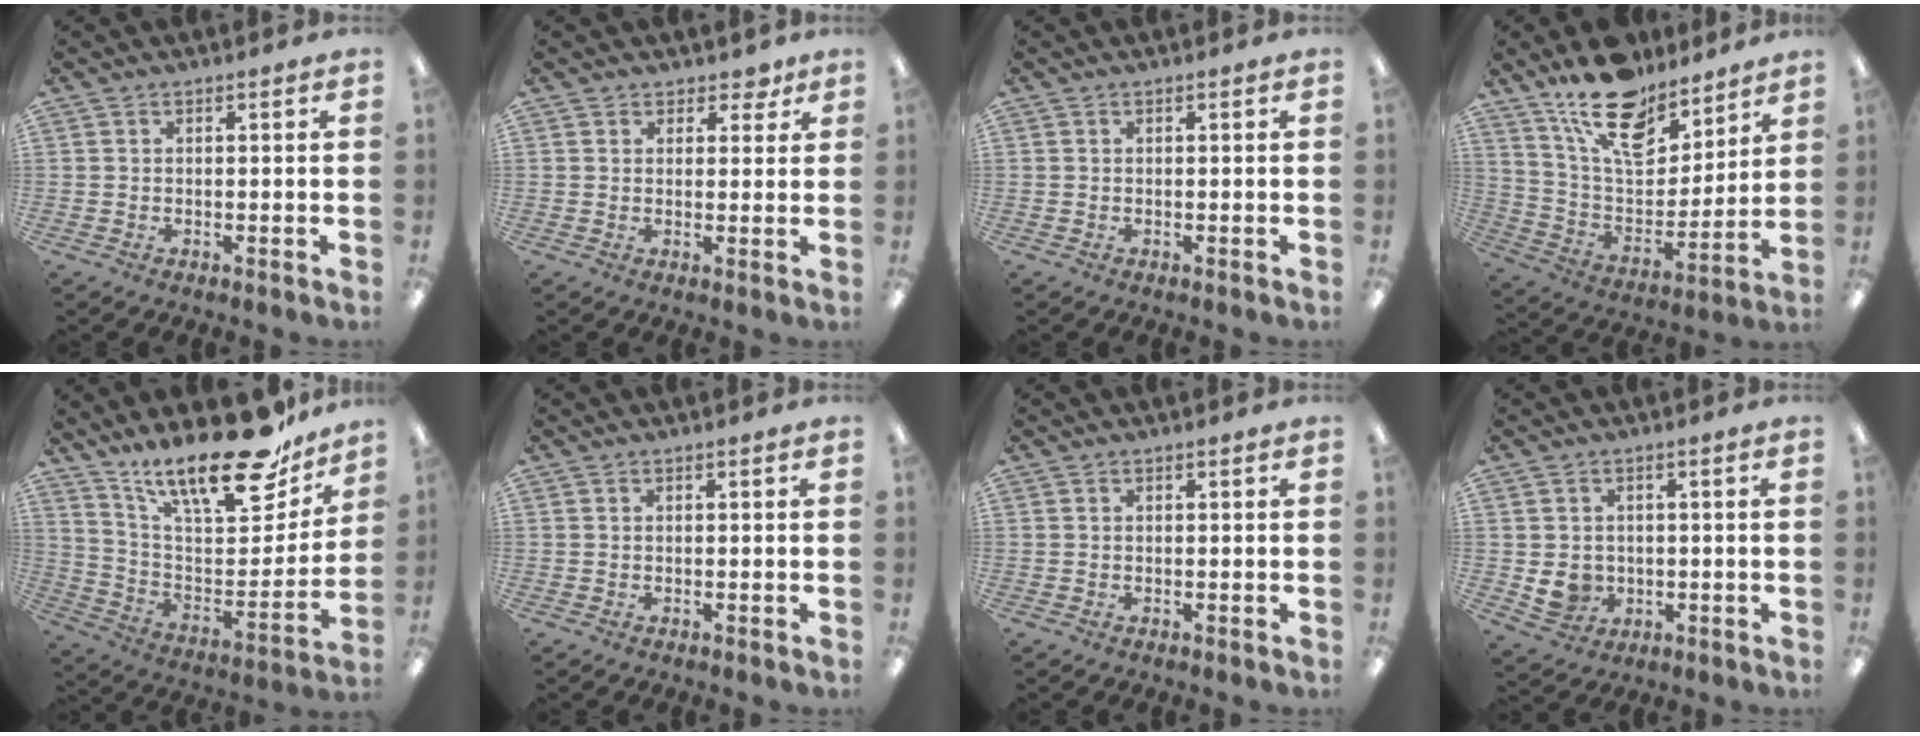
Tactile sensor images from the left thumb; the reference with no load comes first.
{"total": 3.6, "force": [2.3, 2.7, 0.6], "torque": [0.004, -0.009, 0.039]}
{"total": 0.0}
{"total": 18.6, "force": [13.7, 9.0, 8.7], "torque": [-0.154, -0.085, 0.245]}
{"total": 22.5, "force": [17.5, 6.8, 12.5], "torque": [-0.193, -0.123, 0.296]}
{"total": 0.0}
{"total": 0.0}
{"total": 5.6, "force": [-0.2, 5.2, 2.0], "torque": [-0.038, 0.004, 0.000]}